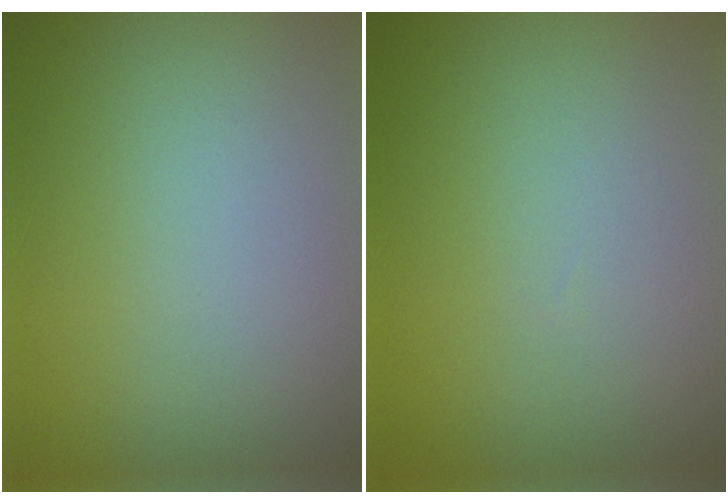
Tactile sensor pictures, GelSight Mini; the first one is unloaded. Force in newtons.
{"total": 0.0}